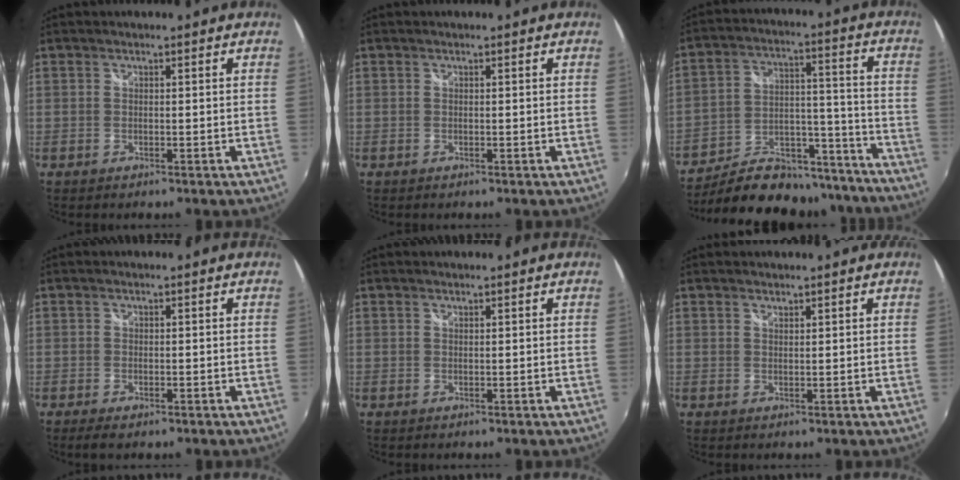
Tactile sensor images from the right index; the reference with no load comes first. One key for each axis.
{"total": 0.0}
{"total": 23.4, "fx": -19.7, "fy": 9.8, "fz": 8.1, "tx": -0.146, "ty": 0.052, "tz": -0.260}
{"total": 2.8, "fx": -1.9, "fy": 1.2, "fz": 1.6, "tx": -0.036, "ty": -0.011, "tz": -0.033}
{"total": 0.0}
{"total": 0.7, "fx": 0.6, "fy": 0.2, "fz": 0.1, "tx": -0.002, "ty": 0.001, "tz": 0.012}